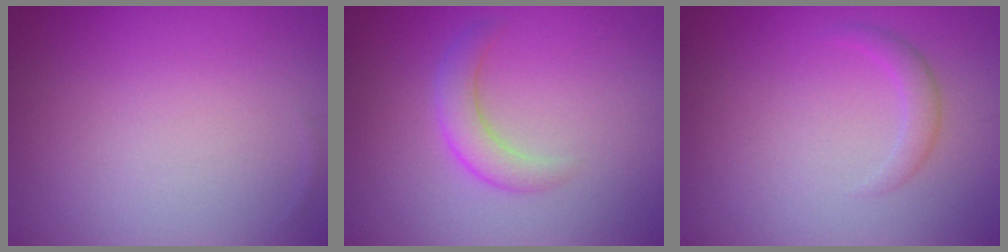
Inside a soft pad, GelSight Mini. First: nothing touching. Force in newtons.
{"total": 2.5, "press": 2.5, "slide": 0.1}
{"total": 1.4, "press": 1.4, "slide": 0.1}